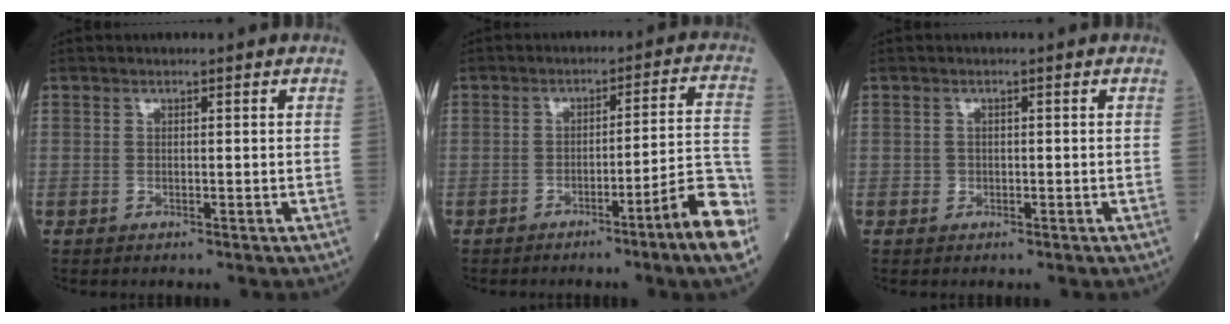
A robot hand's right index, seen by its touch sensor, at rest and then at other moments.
{"total": 10.1, "force": [-5.4, -0.8, 8.4], "torque": [-0.095, 0.008, -0.079]}
{"total": 0.7, "force": [-0.3, 0.6, 0.1], "torque": [-0.002, 0.004, -0.005]}